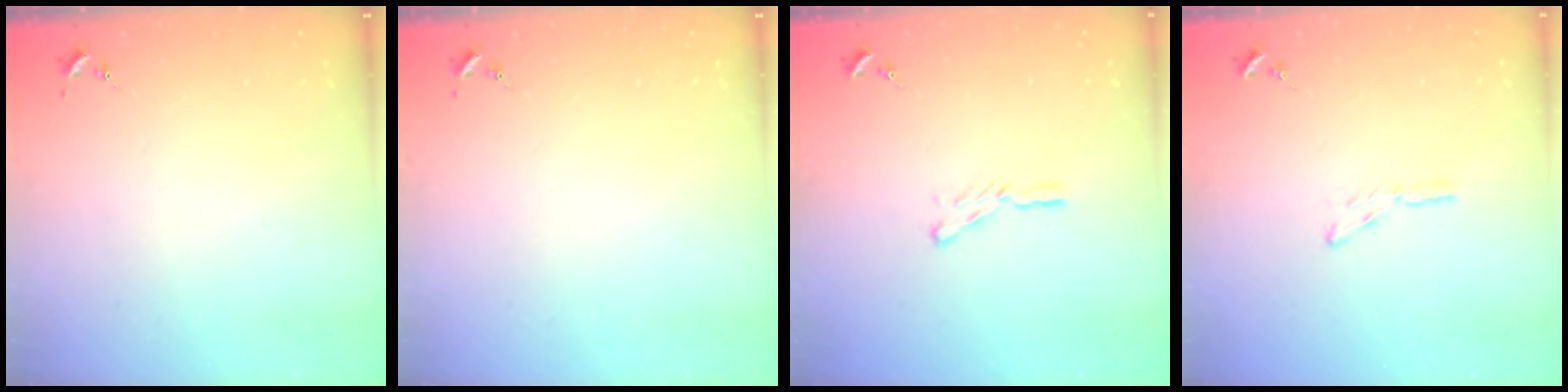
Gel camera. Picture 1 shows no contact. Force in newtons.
{"total": 0.0}
{"total": 4.7, "press": 4.6, "slide": 0.6}
{"total": 4.0, "press": 4.0, "slide": 0.4}